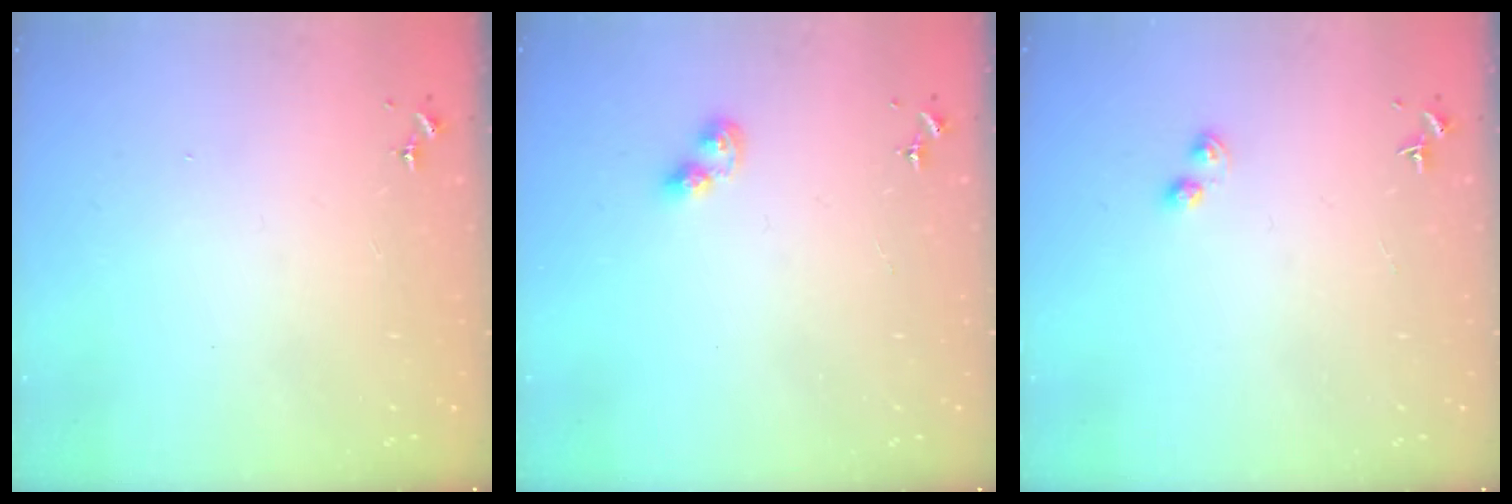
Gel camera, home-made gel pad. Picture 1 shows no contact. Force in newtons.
{"total": 5.6, "press": 5.5, "slide": 0.6}
{"total": 2.8, "press": 2.8, "slide": 0.4}